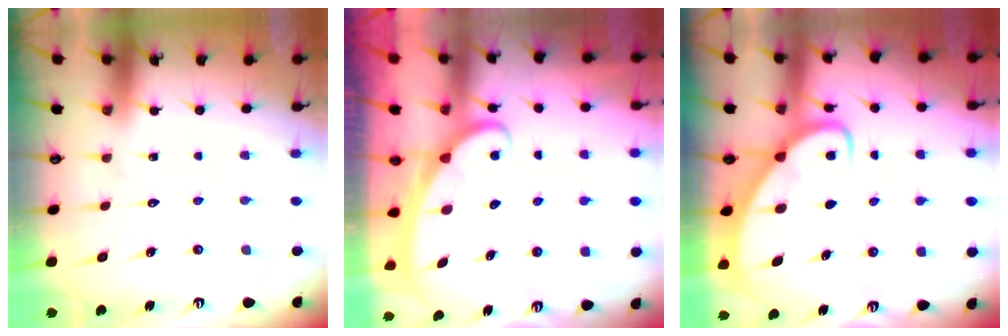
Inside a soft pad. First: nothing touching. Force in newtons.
{"total": 2.6, "press": 2.6, "slide": 0.3}
{"total": 3.8, "press": 3.8, "slide": 0.4}